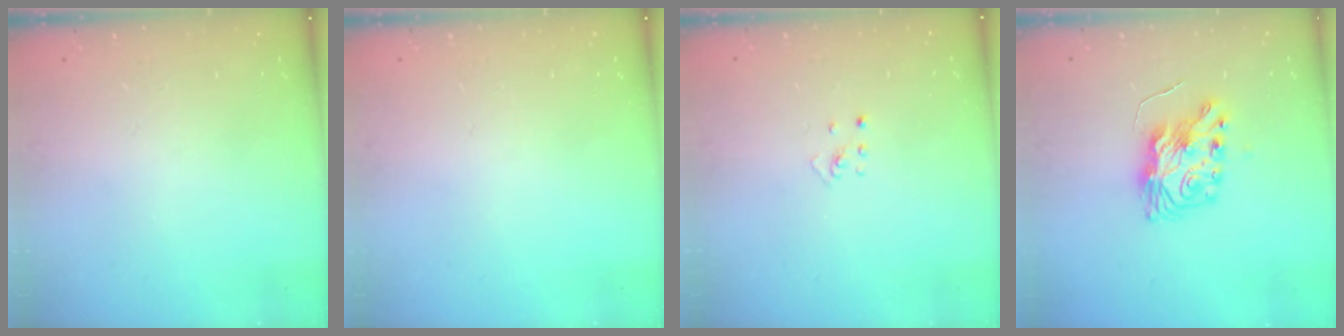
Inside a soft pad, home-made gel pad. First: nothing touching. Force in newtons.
{"total": 0.0}
{"total": 2.0, "press": 2.0, "slide": 0.3}
{"total": 8.5, "press": 8.4, "slide": 0.4}